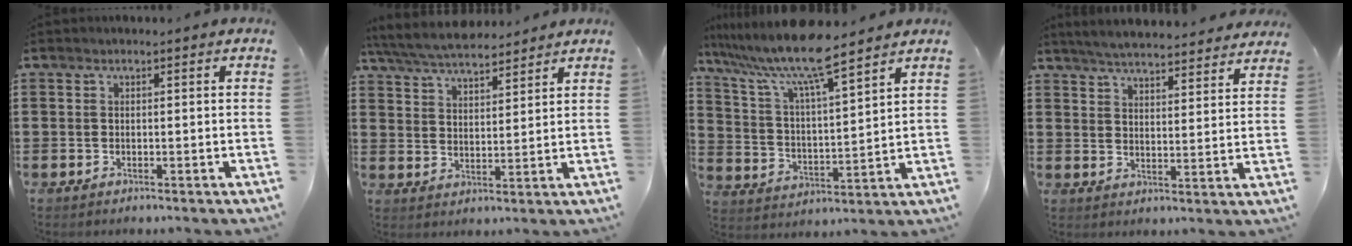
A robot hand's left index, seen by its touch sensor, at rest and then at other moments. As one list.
[{"total": 6.1, "force": [5.8, 1.1, 1.7], "torque": [-0.057, -0.019, 0.103]}, {"total": 9.6, "force": [8.2, 0.1, 5.1], "torque": [-0.130, -0.048, 0.136]}, {"total": 5.3, "force": [5.1, -0.2, 1.1], "torque": [-0.041, -0.026, 0.090]}]